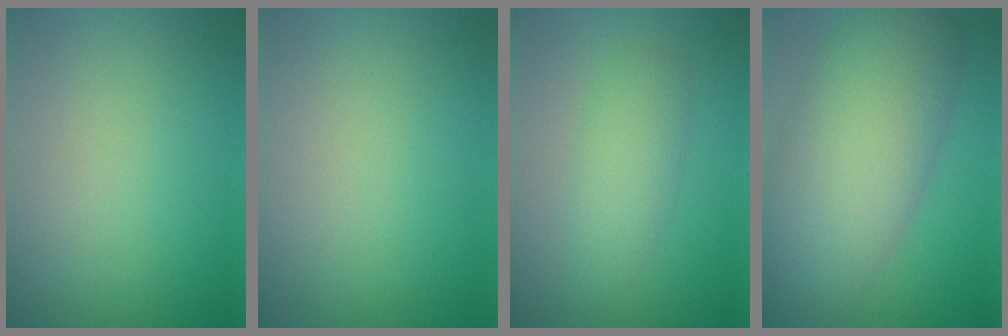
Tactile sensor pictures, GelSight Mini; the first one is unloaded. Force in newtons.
{"total": 0.0}
{"total": 2.9, "press": 2.9, "slide": 0.1}
{"total": 11.2, "press": 11.1, "slide": 0.5}